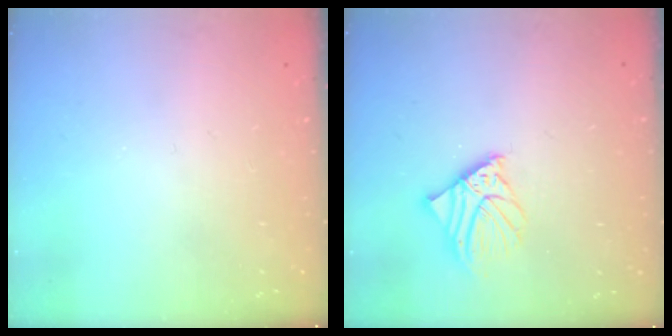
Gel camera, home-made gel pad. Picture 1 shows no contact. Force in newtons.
{"total": 7.0, "press": 6.9, "slide": 1.0}